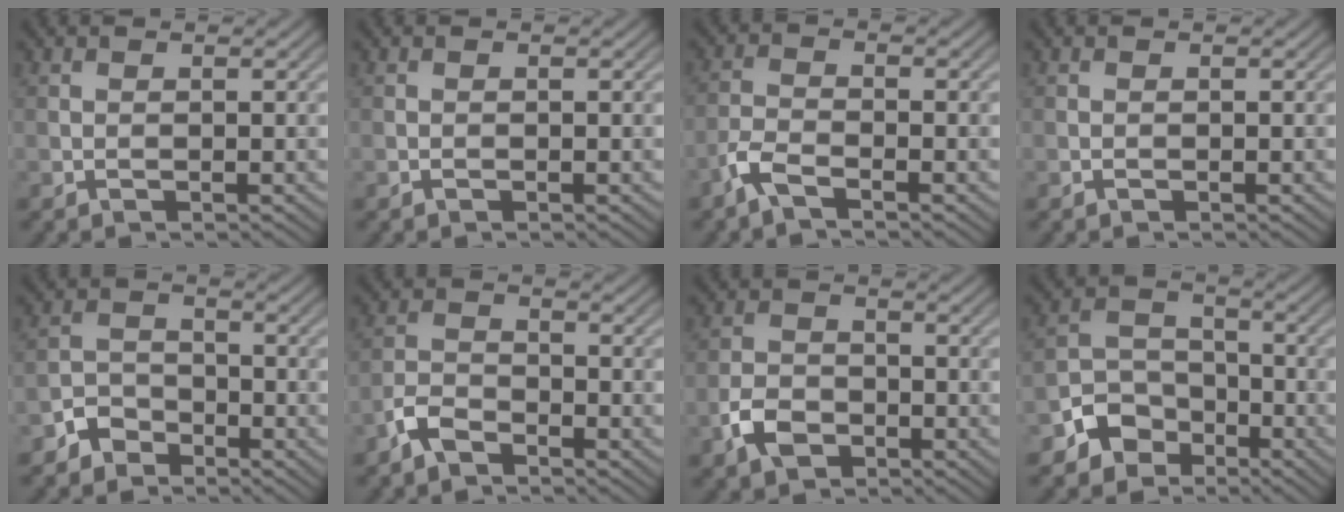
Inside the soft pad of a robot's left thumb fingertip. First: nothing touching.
{"total": 0.0}
{"total": 3.5, "force": [-2.6, 0.9, 2.2], "torque": [-0.056, -0.003, -0.065]}
{"total": 0.0}
{"total": 3.7, "force": [-2.7, 2.3, 1.0], "torque": [-0.018, 0.006, -0.066]}
{"total": 3.9, "force": [-3.0, 1.7, 2.0], "torque": [-0.044, 0.001, -0.074]}
{"total": 4.8, "force": [-2.6, 3.1, 2.6], "torque": [-0.058, -0.003, -0.061]}
{"total": 6.5, "force": [-3.9, 4.7, 2.2], "torque": [-0.041, 0.002, -0.090]}